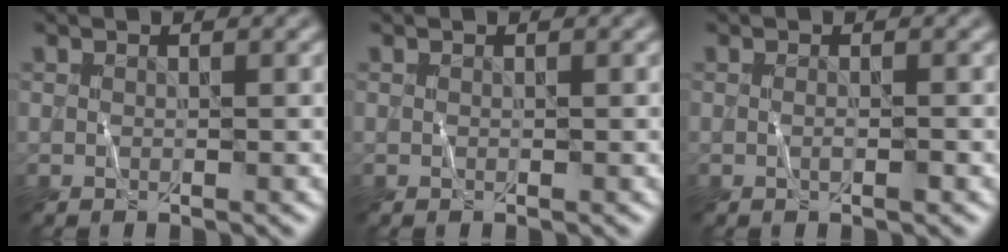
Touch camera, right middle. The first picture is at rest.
{"total": 0.0}
{"total": 0.9, "force": [-0.2, 0.1, 0.8], "torque": [-0.017, -0.002, -0.004]}